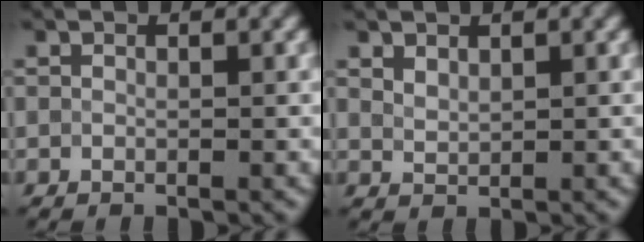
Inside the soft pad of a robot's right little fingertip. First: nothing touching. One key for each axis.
{"total": 1.2, "fx": 1.0, "fy": 0.5, "fz": 0.5, "tx": -0.015, "ty": 0.003, "tz": 0.024}